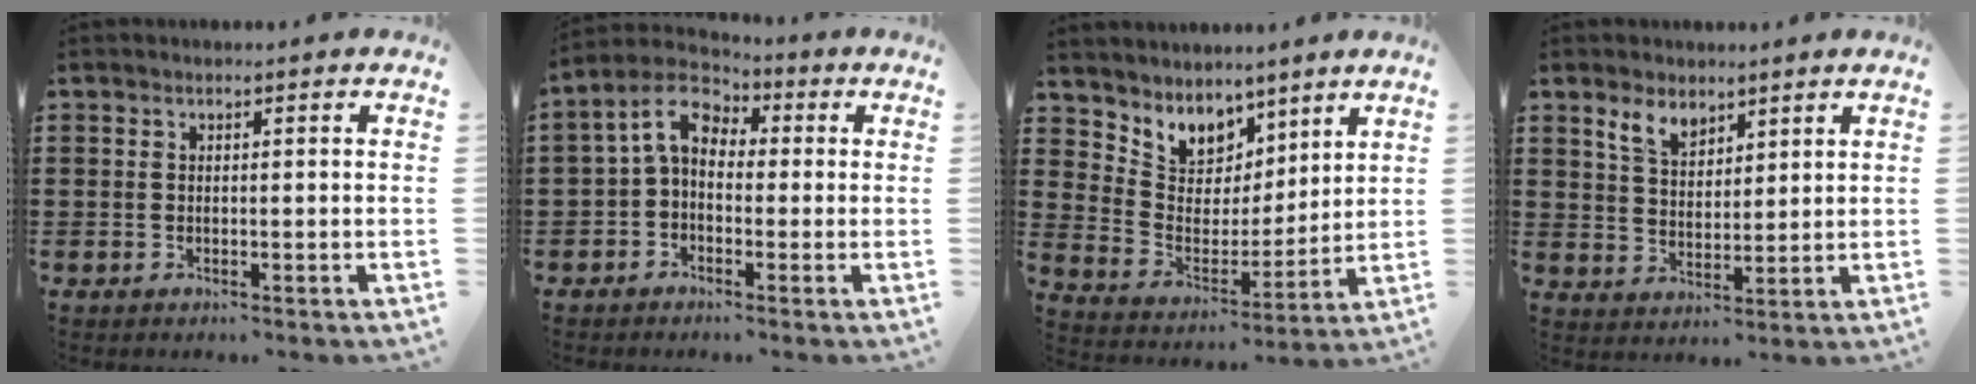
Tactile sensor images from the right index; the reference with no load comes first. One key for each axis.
{"total": 6.2, "fx": 1.4, "fy": 4.3, "fz": 4.1, "tx": -0.108, "ty": 0.008, "tz": 0.019}
{"total": 6.4, "fx": 5.2, "fy": 3.8, "fz": -0.4, "tx": -0.040, "ty": -0.050, "tz": 0.096}
{"total": 4.7, "fx": 3.6, "fy": 2.4, "fz": 1.9, "tx": -0.051, "ty": 0.006, "tz": 0.068}